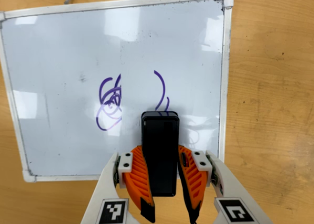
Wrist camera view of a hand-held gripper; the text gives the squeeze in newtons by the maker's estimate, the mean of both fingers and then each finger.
{"total": 12.6, "left": 9.1, "right": 16.2}